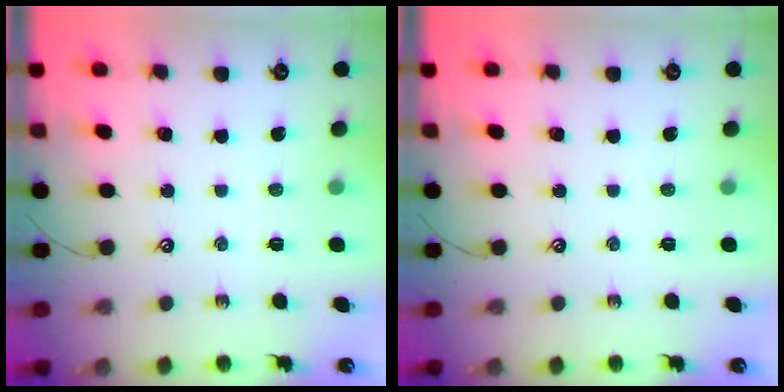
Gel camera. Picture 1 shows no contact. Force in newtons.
{"total": 0.0}